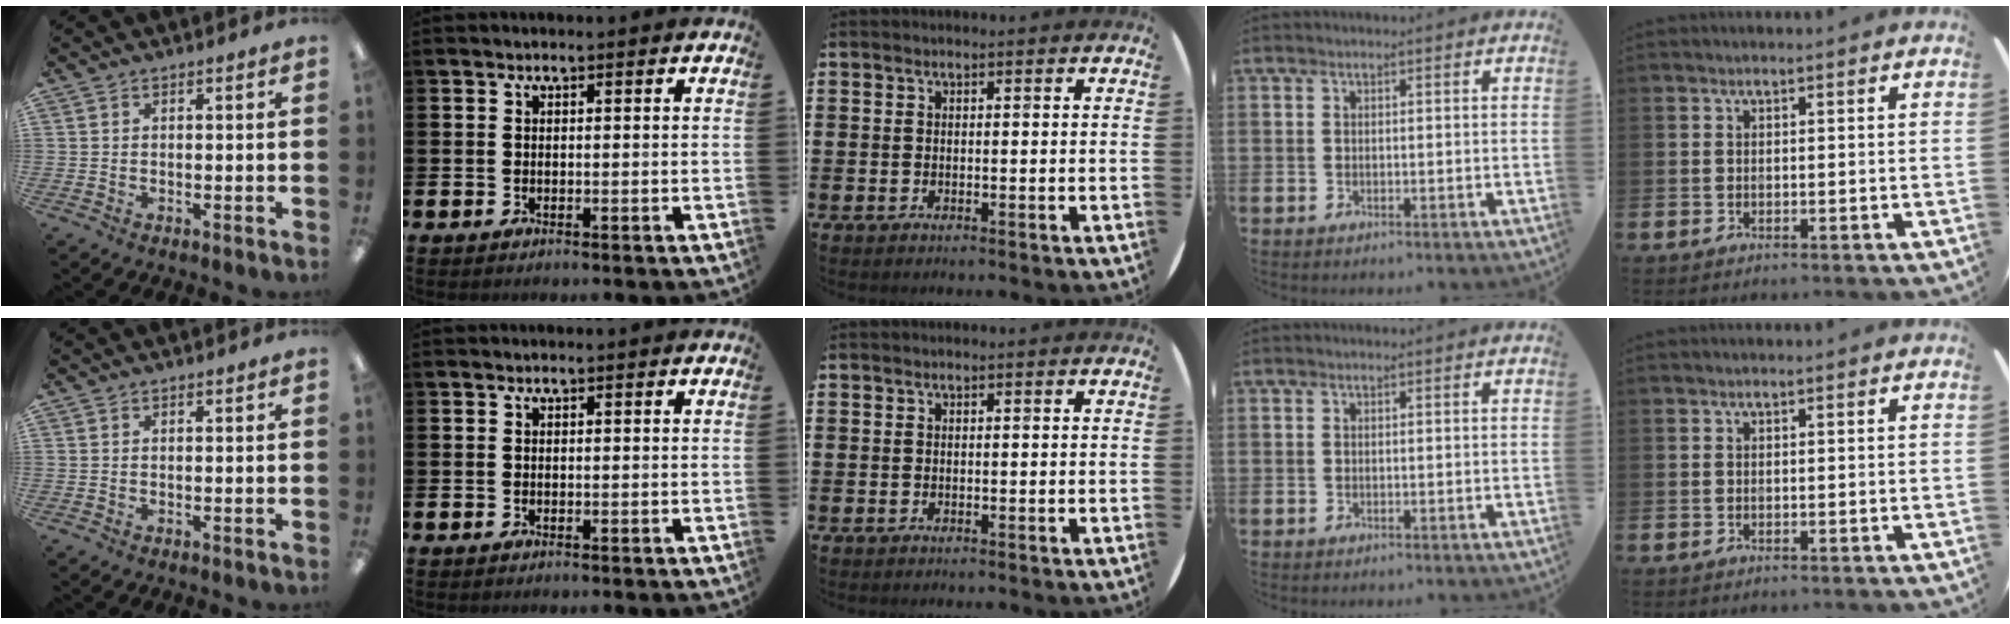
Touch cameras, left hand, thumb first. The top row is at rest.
{}